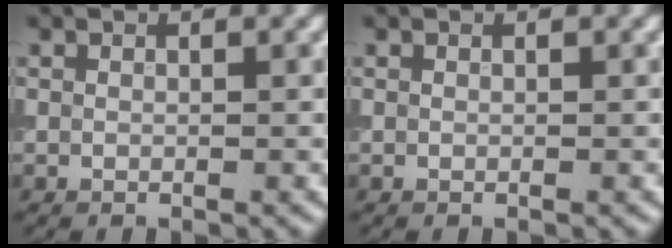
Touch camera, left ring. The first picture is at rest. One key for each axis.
{"total": 0.0}